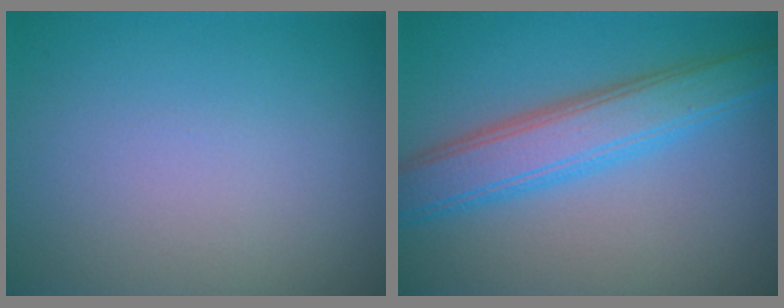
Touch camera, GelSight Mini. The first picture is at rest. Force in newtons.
{"total": 5.5, "press": 5.5, "slide": 0.0}